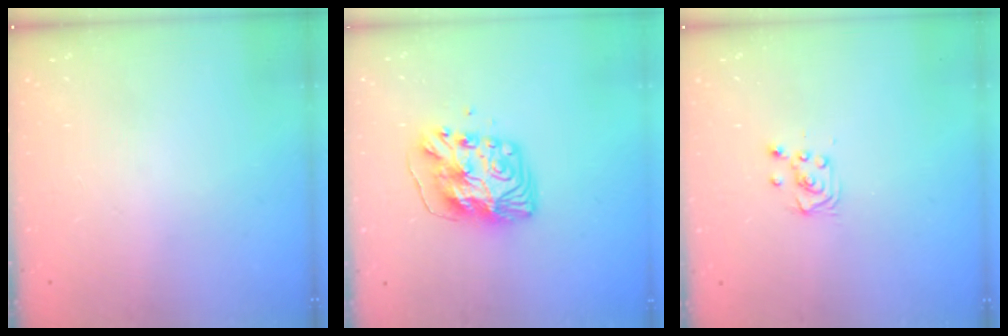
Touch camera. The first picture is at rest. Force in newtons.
{"total": 11.3, "press": 11.3, "slide": 1.1}
{"total": 3.4, "press": 3.4, "slide": 0.4}